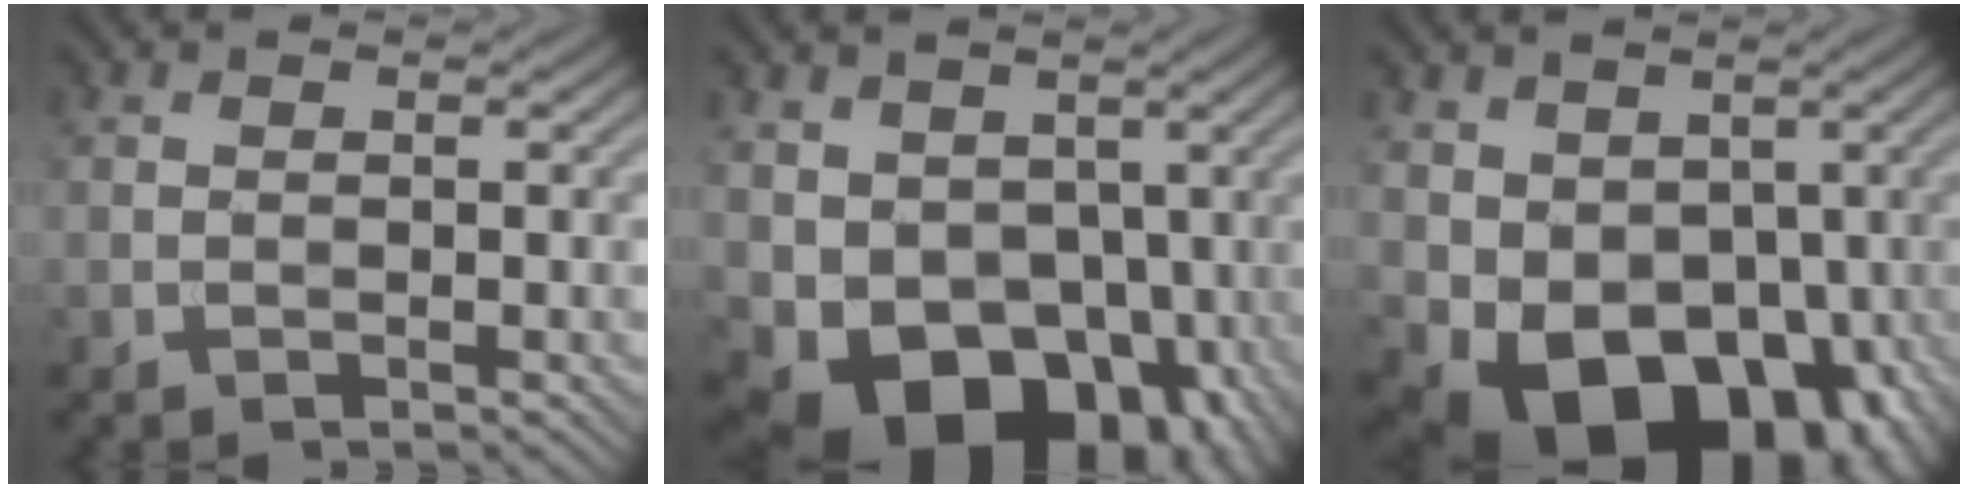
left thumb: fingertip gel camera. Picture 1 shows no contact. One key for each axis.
{"total": 12.5, "fx": -1.7, "fy": 9.5, "fz": 7.9, "tx": -0.129, "ty": -0.038, "tz": -0.015}
{"total": 13.6, "fx": -2.8, "fy": 9.6, "fz": 9.2, "tx": -0.153, "ty": -0.039, "tz": -0.034}